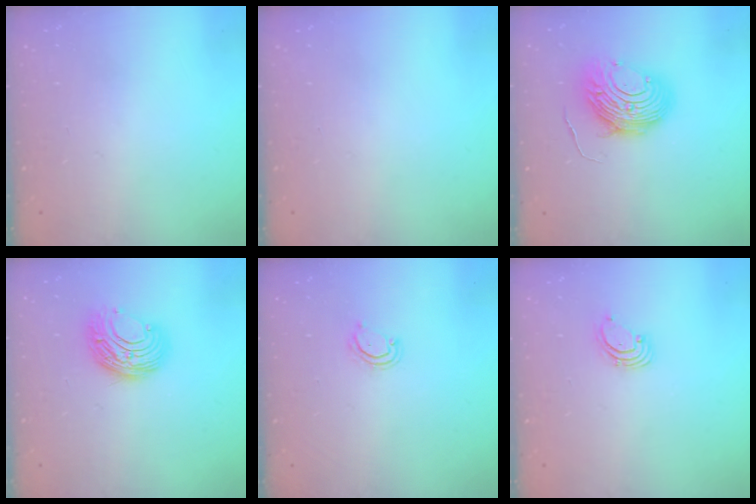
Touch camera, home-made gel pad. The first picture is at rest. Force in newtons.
{"total": 0.0}
{"total": 11.6, "press": 11.5, "slide": 1.2}
{"total": 9.0, "press": 9.0, "slide": 0.2}
{"total": 3.9, "press": 3.9, "slide": 0.4}
{"total": 1.5, "press": 1.5, "slide": 0.1}